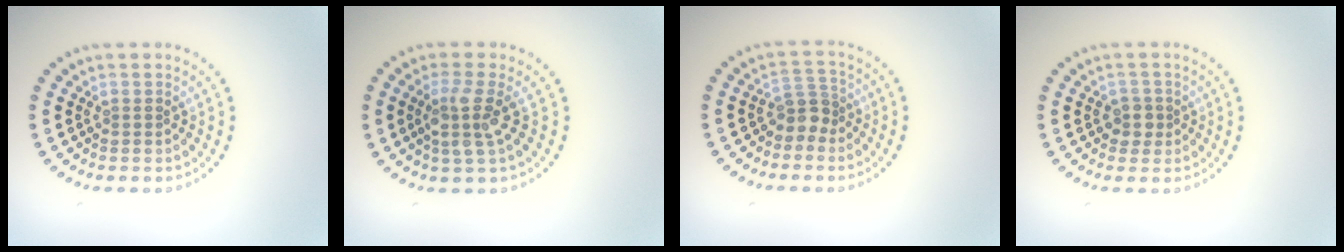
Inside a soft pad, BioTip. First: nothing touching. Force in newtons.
{"total": 3.1, "press": 2.5, "slide": 1.9}
{"total": 2.3, "press": 1.8, "slide": 1.5}
{"total": 1.7, "press": 1.4, "slide": 1.0}